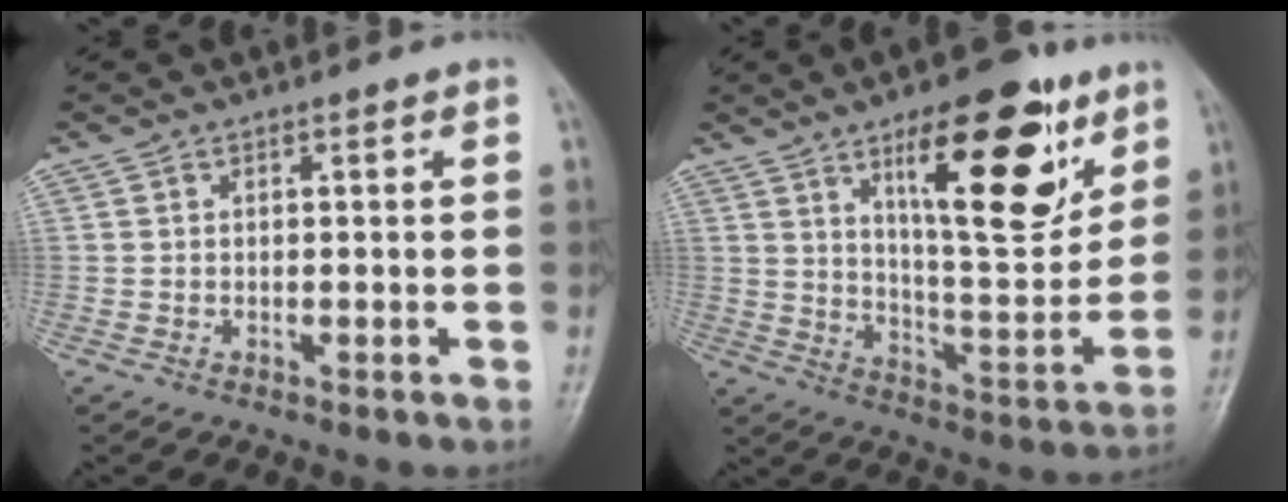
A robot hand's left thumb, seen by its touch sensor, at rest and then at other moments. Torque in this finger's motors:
{"motor_torque": [2.73, 1.81, 1.68, -1.09, 0.14]}